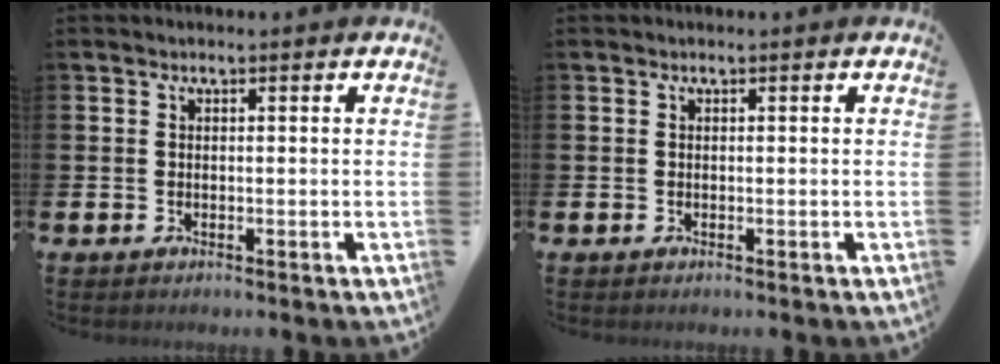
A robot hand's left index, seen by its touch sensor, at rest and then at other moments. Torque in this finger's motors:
{"motor_torque": [0.00, 0.00, 0.00, 0.01]}